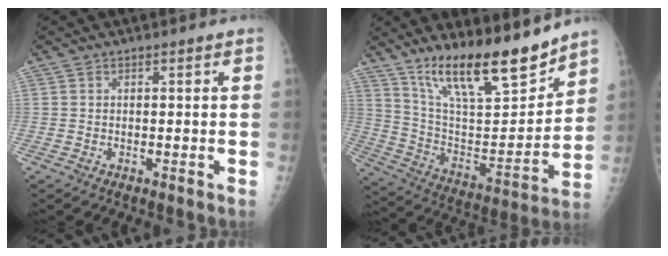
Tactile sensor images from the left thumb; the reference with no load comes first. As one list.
[{"total": 20.4, "force": [15.6, 5.2, 12.1], "torque": [-0.168, -0.089, 0.277]}]